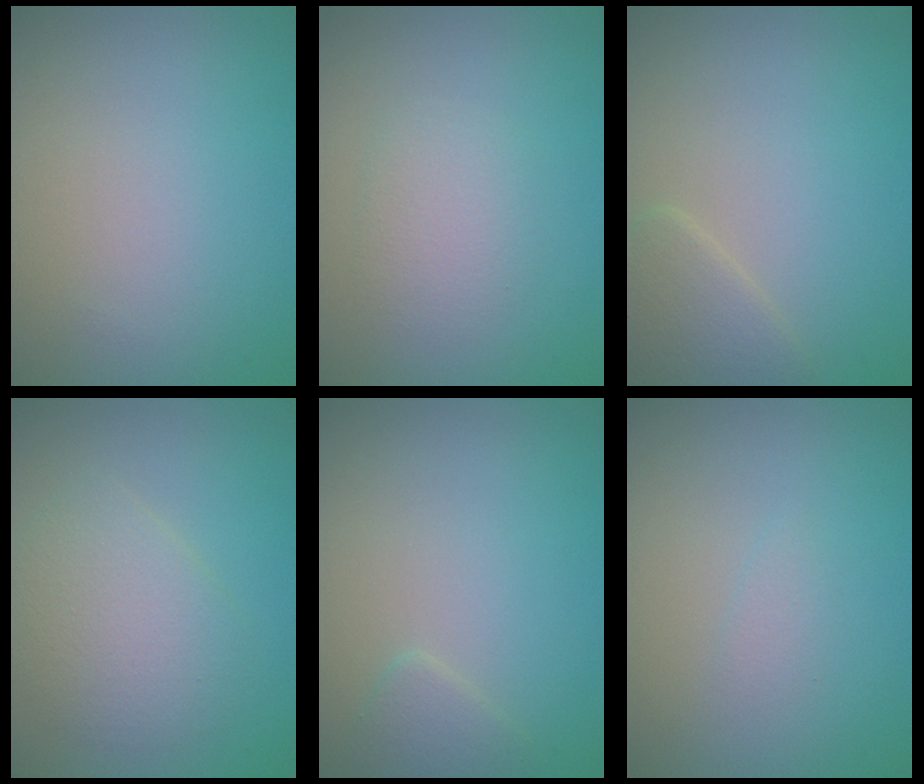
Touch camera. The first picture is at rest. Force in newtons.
{"total": 2.1, "press": 2.1, "slide": 0.0}
{"total": 2.2, "press": 2.2, "slide": 0.1}
{"total": 3.7, "press": 3.7, "slide": 0.2}
{"total": 1.3, "press": 1.3, "slide": 0.1}
{"total": 0.7, "press": 0.7, "slide": 0.1}